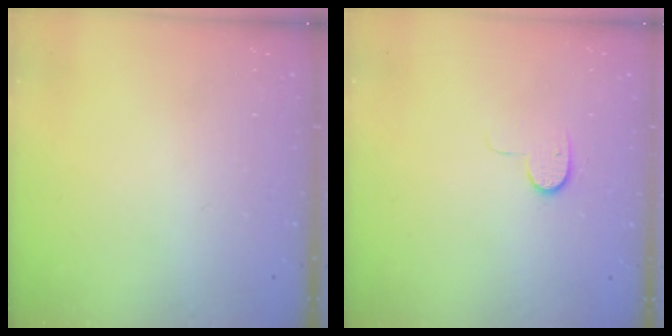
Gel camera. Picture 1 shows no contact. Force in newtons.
{"total": 6.8, "press": 6.8, "slide": 0.6}